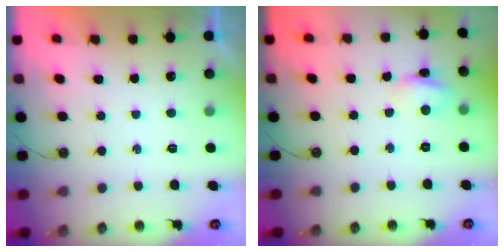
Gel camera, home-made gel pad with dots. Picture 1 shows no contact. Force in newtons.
{"total": 3.8, "press": 3.8, "slide": 0.3}